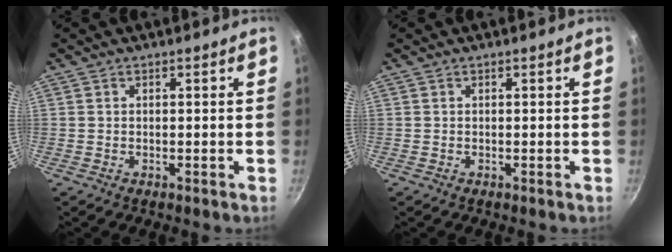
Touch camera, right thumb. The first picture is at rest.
{"total": 0.0}